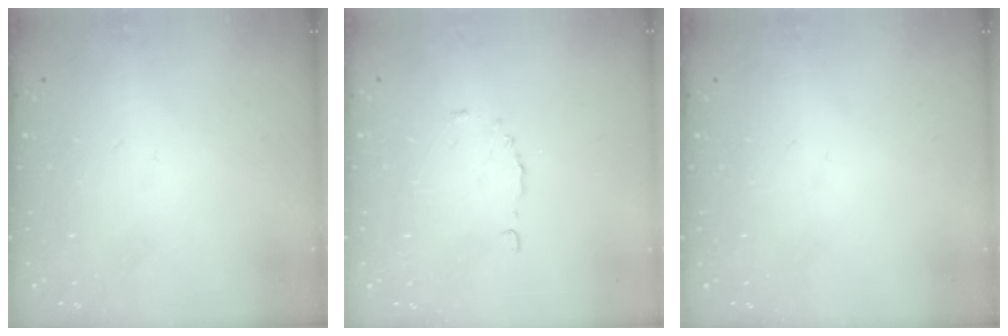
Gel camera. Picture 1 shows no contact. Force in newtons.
{"total": 4.7, "press": 4.6, "slide": 0.6}
{"total": 0.0}